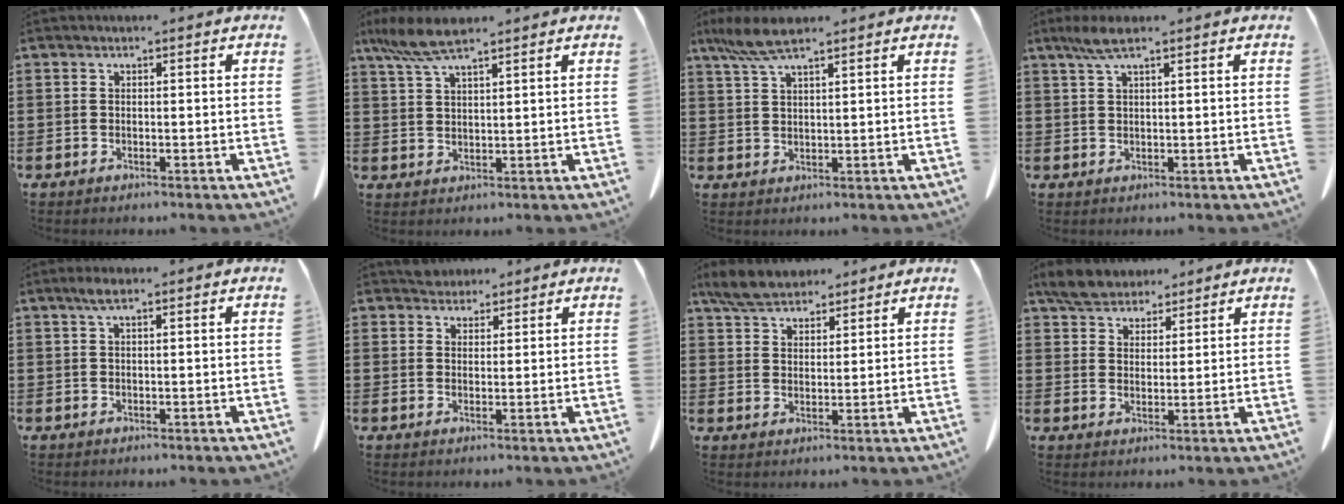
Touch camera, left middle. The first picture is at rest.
{"total": 6.5, "force": [4.8, 1.1, 4.2], "torque": [-0.102, -0.006, 0.085]}
{"total": 5.7, "force": [4.2, 1.0, 3.8], "torque": [-0.091, -0.005, 0.074]}
{"total": 3.3, "force": [2.0, 0.5, 2.6], "torque": [-0.055, 0.002, 0.035]}
{"total": 1.9, "force": [0.8, 0.4, 1.7], "torque": [-0.035, 0.002, 0.015]}
{"total": 3.1, "force": [2.9, 1.1, 0.2], "torque": [-0.004, -0.004, 0.056]}
{"total": 5.4, "force": [4.8, 1.9, 1.6], "torque": [-0.049, -0.003, 0.093]}
{"total": 5.2, "force": [4.6, 2.2, 1.0], "torque": [-0.038, -0.001, 0.089]}